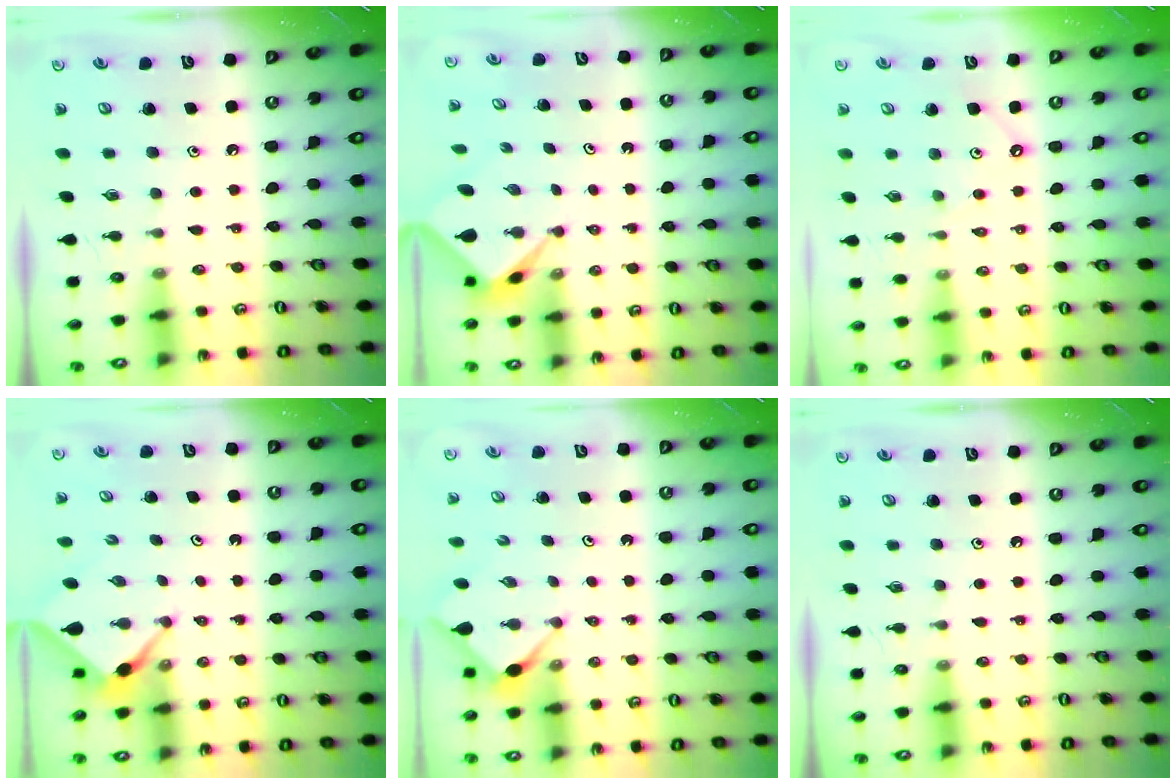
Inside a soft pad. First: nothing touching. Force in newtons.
{"total": 1.7, "press": 1.7, "slide": 0.2}
{"total": 2.3, "press": 2.3, "slide": 0.4}
{"total": 3.2, "press": 3.2, "slide": 0.4}
{"total": 2.8, "press": 2.8, "slide": 0.3}
{"total": 0.0}